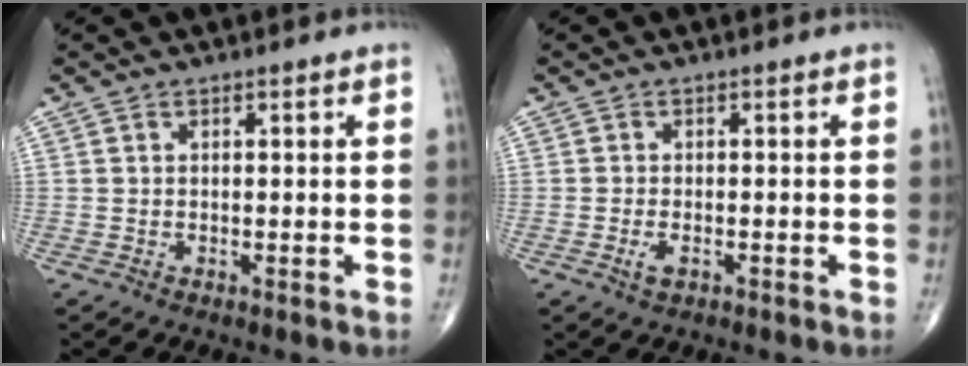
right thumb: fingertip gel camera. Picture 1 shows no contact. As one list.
[{"total": 2.1, "force": [-0.9, 1.0, 1.6], "torque": [-0.034, 0.000, -0.016]}]